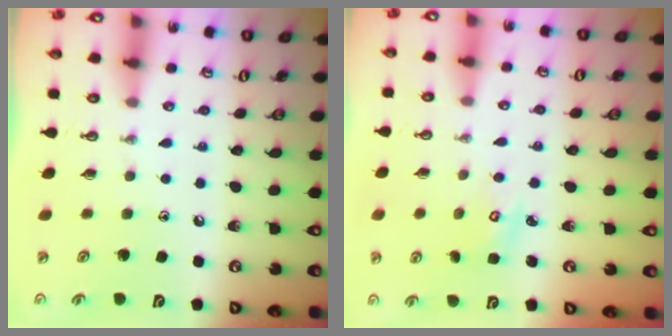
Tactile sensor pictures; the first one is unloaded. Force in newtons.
{"total": 3.2, "press": 3.2, "slide": 0.3}